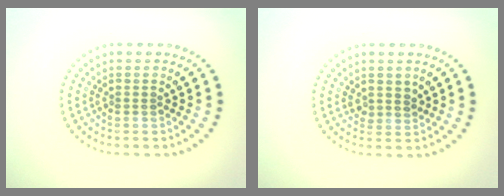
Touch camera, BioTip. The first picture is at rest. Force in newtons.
{"total": 1.4, "press": 1.2, "slide": 0.8}